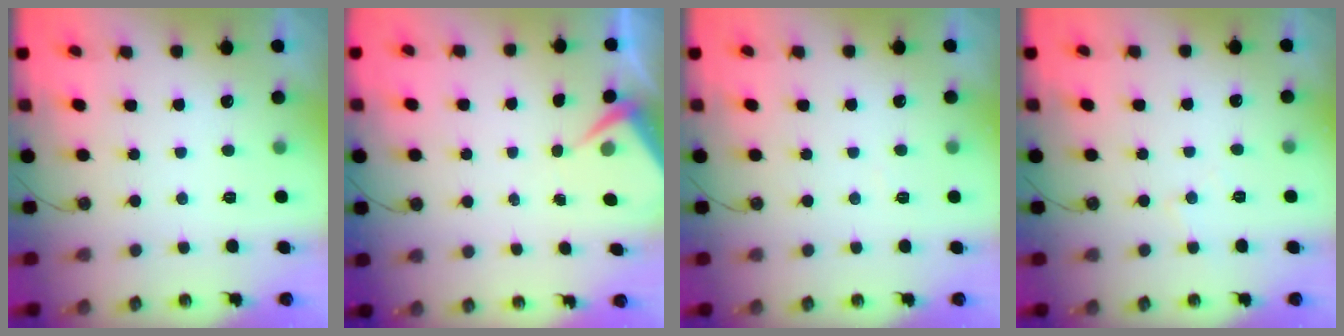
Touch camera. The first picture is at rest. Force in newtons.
{"total": 3.9, "press": 3.8, "slide": 0.5}
{"total": 3.4, "press": 3.4, "slide": 0.5}
{"total": 4.2, "press": 4.2, "slide": 0.8}